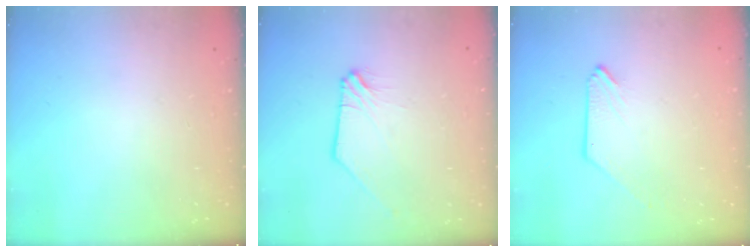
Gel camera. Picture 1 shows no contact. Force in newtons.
{"total": 0.9, "press": 0.8, "slide": 0.2}
{"total": 0.0}